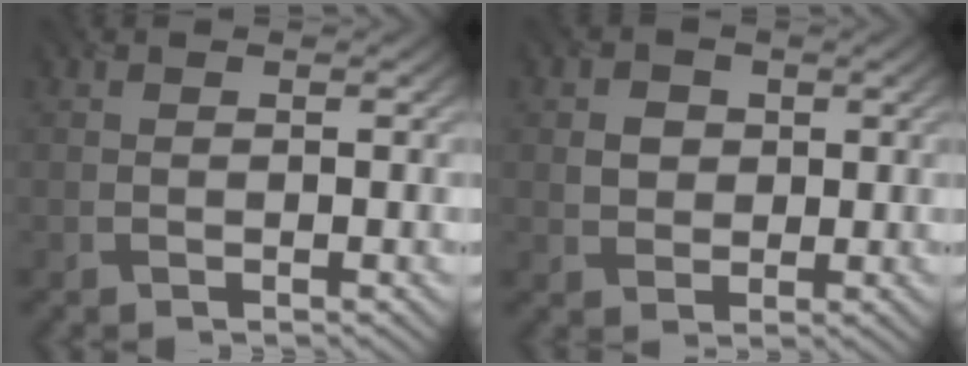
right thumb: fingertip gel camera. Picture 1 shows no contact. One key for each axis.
{"total": 2.8, "fx": 0.5, "fy": 2.5, "fz": 1.2, "tx": -0.029, "ty": -0.002, "tz": 0.003}